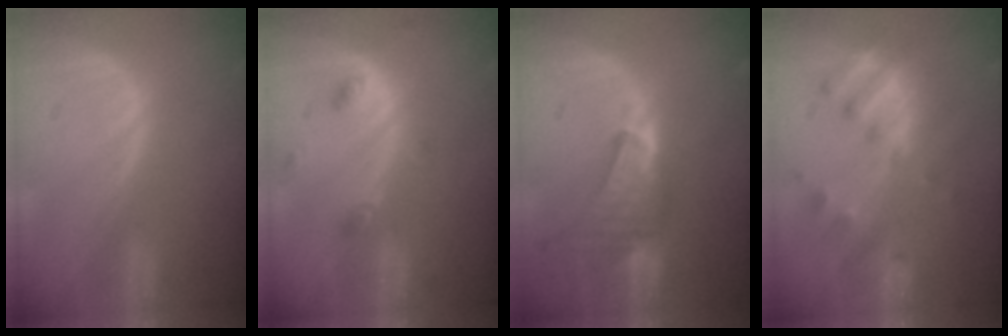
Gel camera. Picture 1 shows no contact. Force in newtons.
{"total": 3.4, "press": 3.4, "slide": 0.5}
{"total": 9.2, "press": 8.3, "slide": 3.9}
{"total": 8.2, "press": 7.3, "slide": 3.8}